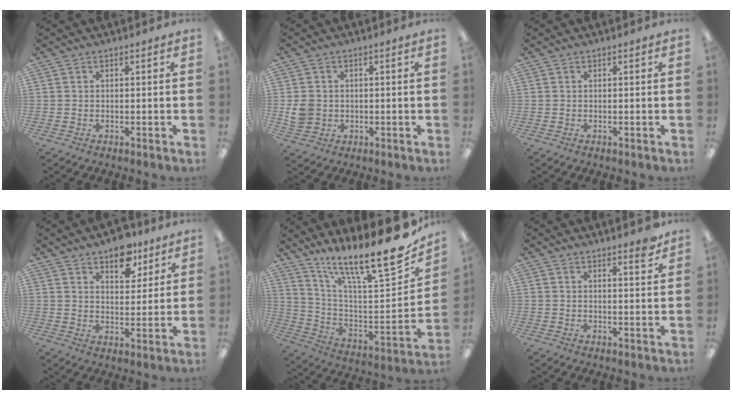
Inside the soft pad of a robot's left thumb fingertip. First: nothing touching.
{"total": 4.9, "force": [0.2, 4.4, 2.0], "torque": [-0.029, 0.002, 0.004]}
{"total": 0.0}
{"total": 9.3, "force": [6.8, 4.8, 4.1], "torque": [-0.037, -0.038, 0.115]}
{"total": 20.9, "force": [16.0, 3.5, 13.0], "torque": [-0.181, -0.136, 0.251]}
{"total": 3.2, "force": [2.8, 0.5, 1.4], "torque": [-0.008, -0.021, 0.045]}